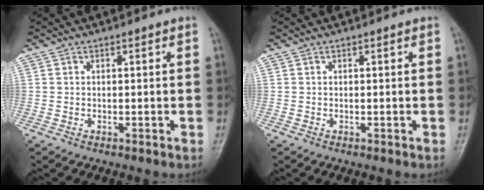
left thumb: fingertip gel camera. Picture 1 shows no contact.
{"total": 0.0}